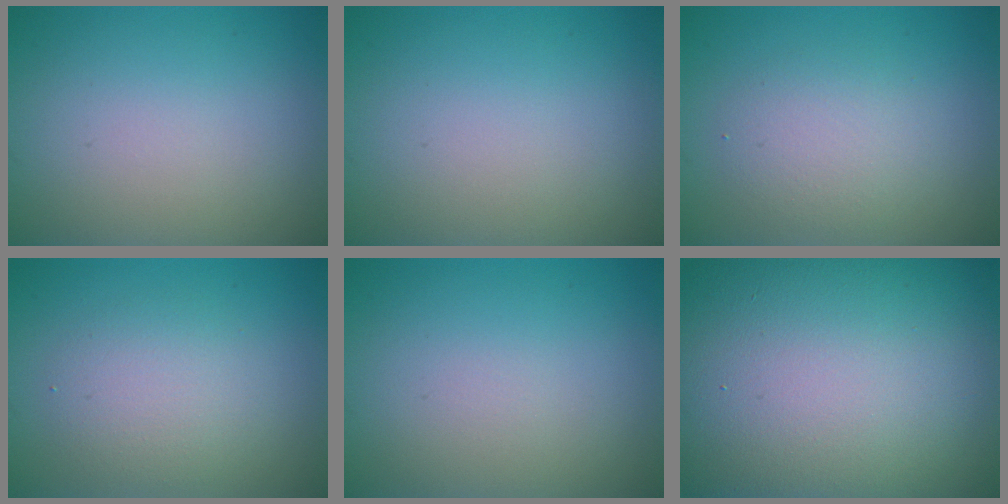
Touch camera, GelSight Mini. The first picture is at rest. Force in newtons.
{"total": 0.0}
{"total": 2.6, "press": 2.6, "slide": 0.2}
{"total": 3.1, "press": 3.1, "slide": 0.1}
{"total": 0.0}
{"total": 24.6, "press": 24.6, "slide": 1.1}